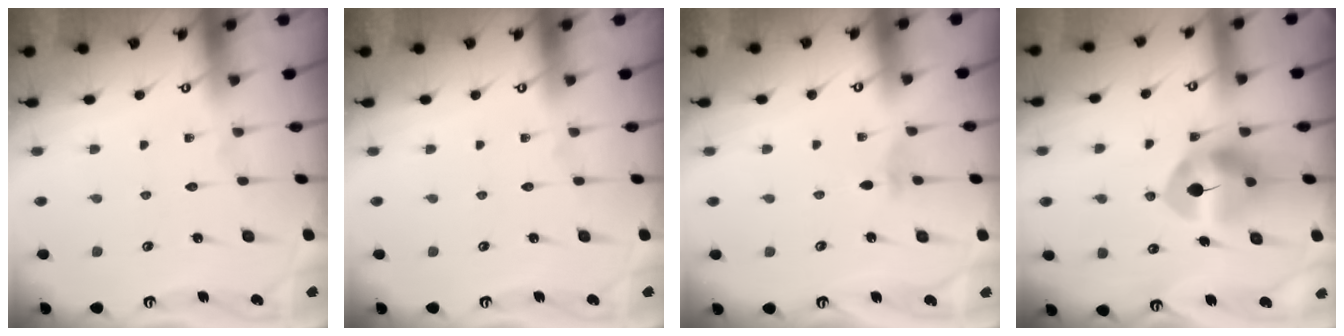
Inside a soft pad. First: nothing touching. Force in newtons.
{"total": 0.0}
{"total": 2.9, "press": 2.8, "slide": 0.8}
{"total": 8.9, "press": 8.7, "slide": 1.6}